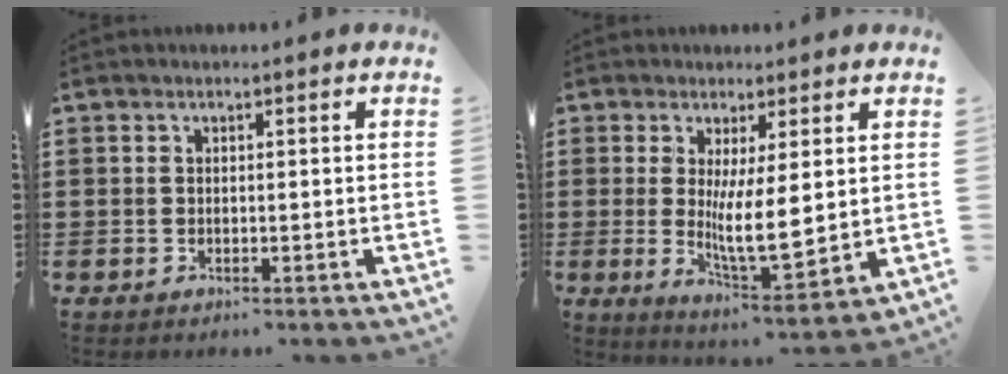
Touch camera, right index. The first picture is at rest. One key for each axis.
{"total": 8.4, "fx": 1.2, "fy": 2.0, "fz": 8.0, "tx": -0.149, "ty": -0.025, "tz": 0.019}